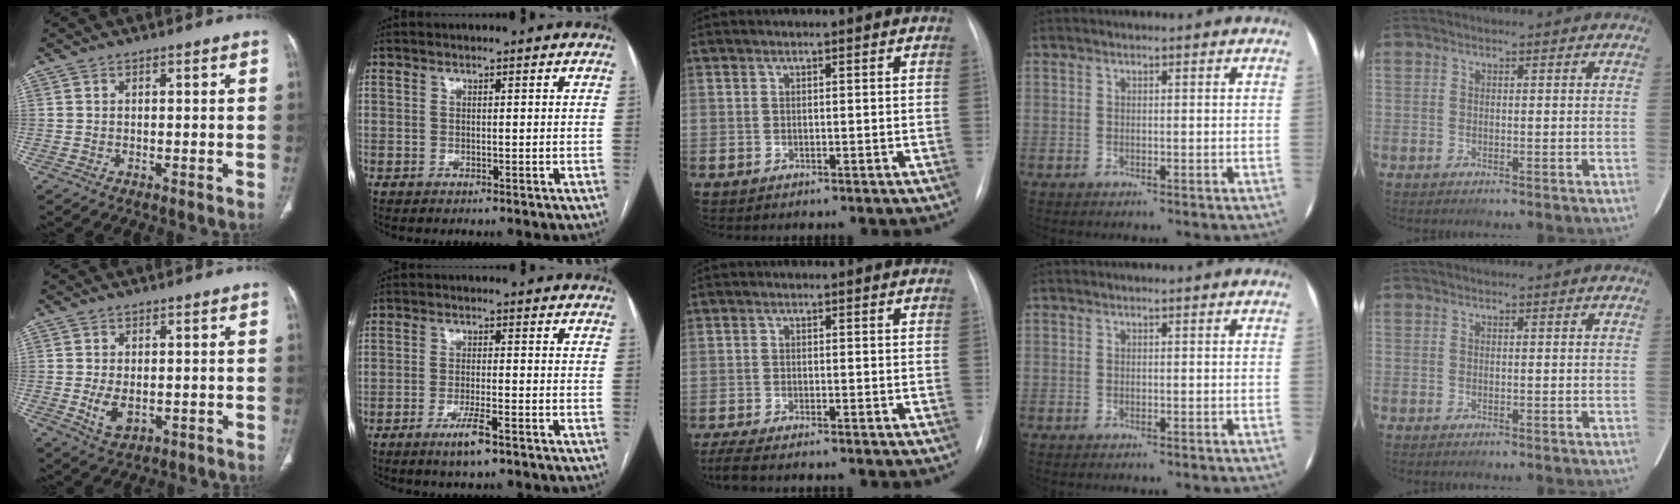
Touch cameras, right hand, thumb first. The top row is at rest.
{"thumb": {"total": 4.3, "force": [-0.6, 2.6, 3.4], "torque": [-0.063, -0.008, -0.002]}, "index": {"total": 4.5, "force": [-2.7, 0.4, 3.6], "torque": [-0.068, -0.006, -0.046]}, "middle": {"total": 5.0, "force": [-4.2, 0.3, 2.7], "torque": [-0.043, -0.012, -0.066]}}